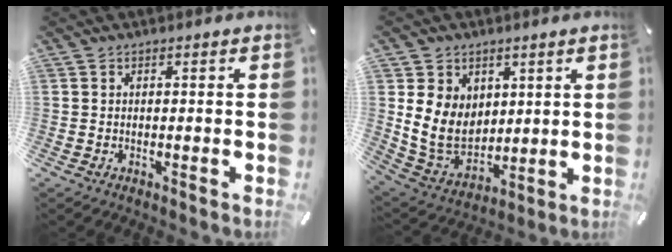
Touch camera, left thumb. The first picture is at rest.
{"total": 11.0, "force": [2.3, 9.7, 4.8], "torque": [-0.103, -0.016, 0.050]}